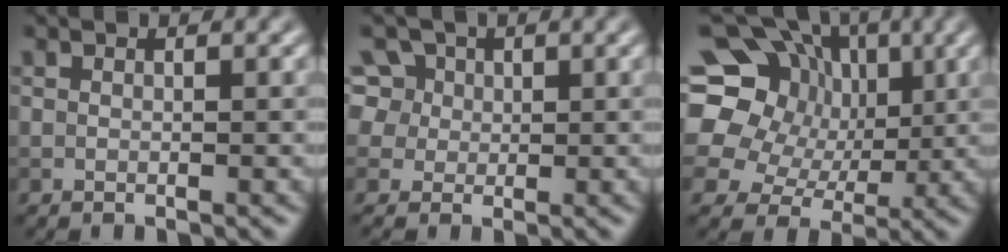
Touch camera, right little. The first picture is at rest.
{"total": 8.1, "force": [3.4, 6.4, 3.5], "torque": [-0.073, 0.036, 0.031]}
{"total": 17.3, "force": [4.4, 15.1, 7.1], "torque": [-0.165, 0.033, 0.054]}